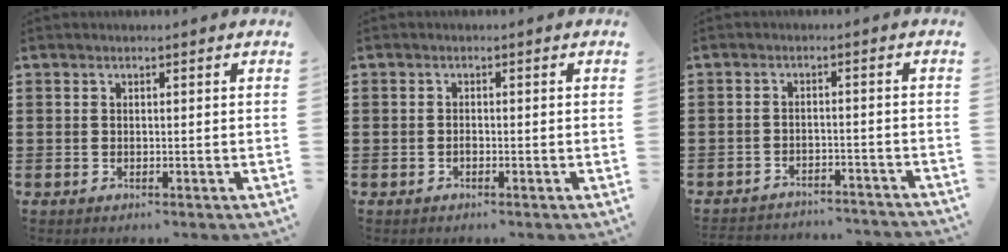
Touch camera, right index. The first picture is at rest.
{"total": 0.6, "force": [-0.3, 0.4, 0.4], "torque": [-0.010, -0.003, -0.006]}
{"total": 2.9, "force": [-2.9, 0.2, 0.2], "torque": [-0.009, 0.000, -0.061]}